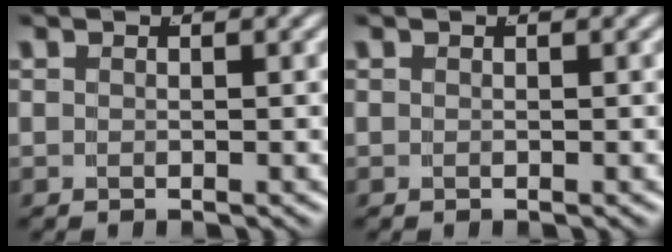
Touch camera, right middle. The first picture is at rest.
{"total": 0.0}